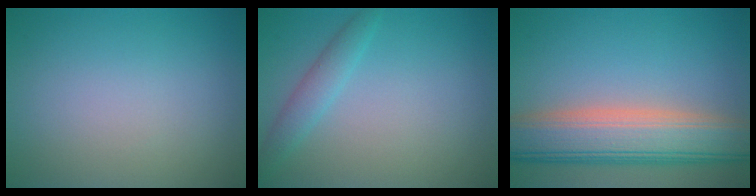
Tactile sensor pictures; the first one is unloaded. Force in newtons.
{"total": 2.0, "press": 2.0, "slide": 0.1}
{"total": 8.9, "press": 8.9, "slide": 0.8}